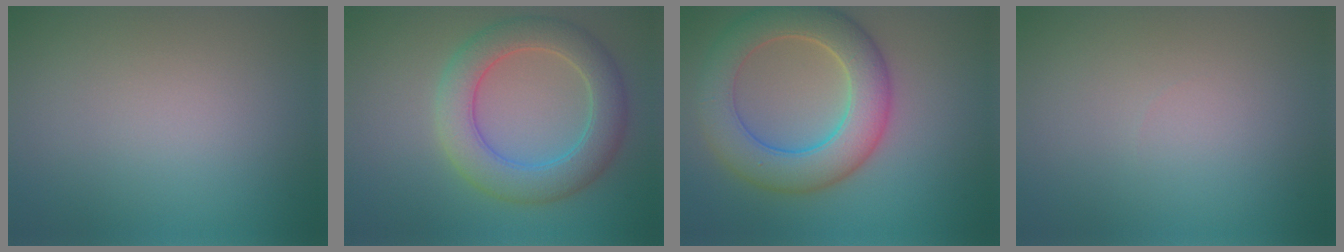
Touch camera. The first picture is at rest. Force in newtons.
{"total": 5.9, "press": 5.9, "slide": 0.3}
{"total": 7.7, "press": 7.7, "slide": 0.2}
{"total": 0.0}